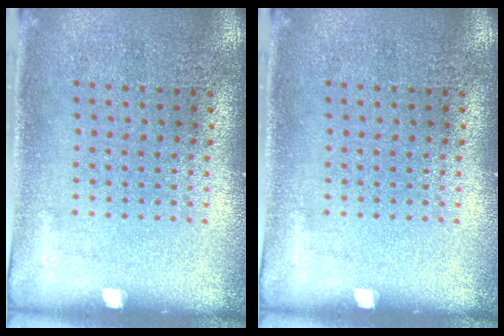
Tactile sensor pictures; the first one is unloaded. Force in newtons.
{"total": 0.0}